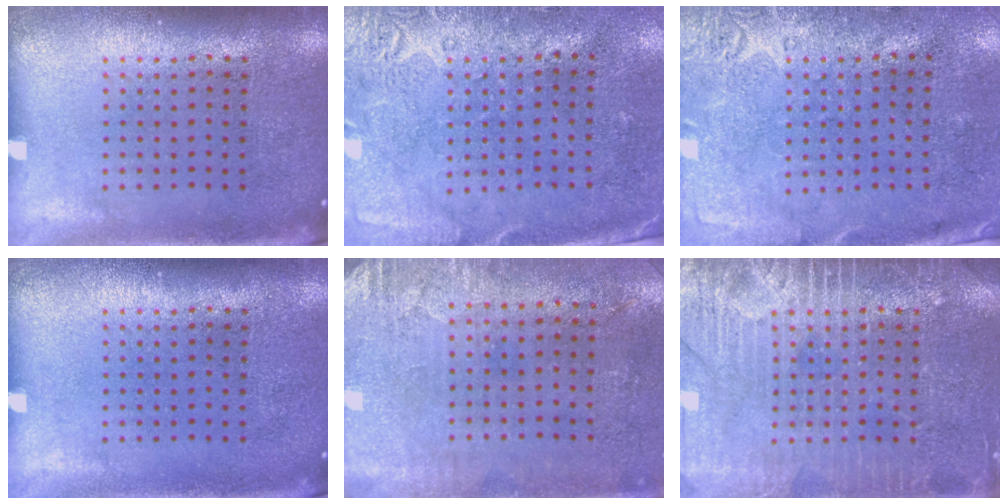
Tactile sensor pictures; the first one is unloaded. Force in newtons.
{"total": 2.7, "press": 2.2, "slide": 1.7}
{"total": 2.8, "press": 2.2, "slide": 1.7}
{"total": 0.0}
{"total": 2.8, "press": 2.4, "slide": 1.6}
{"total": 4.7, "press": 4.6, "slide": 0.6}